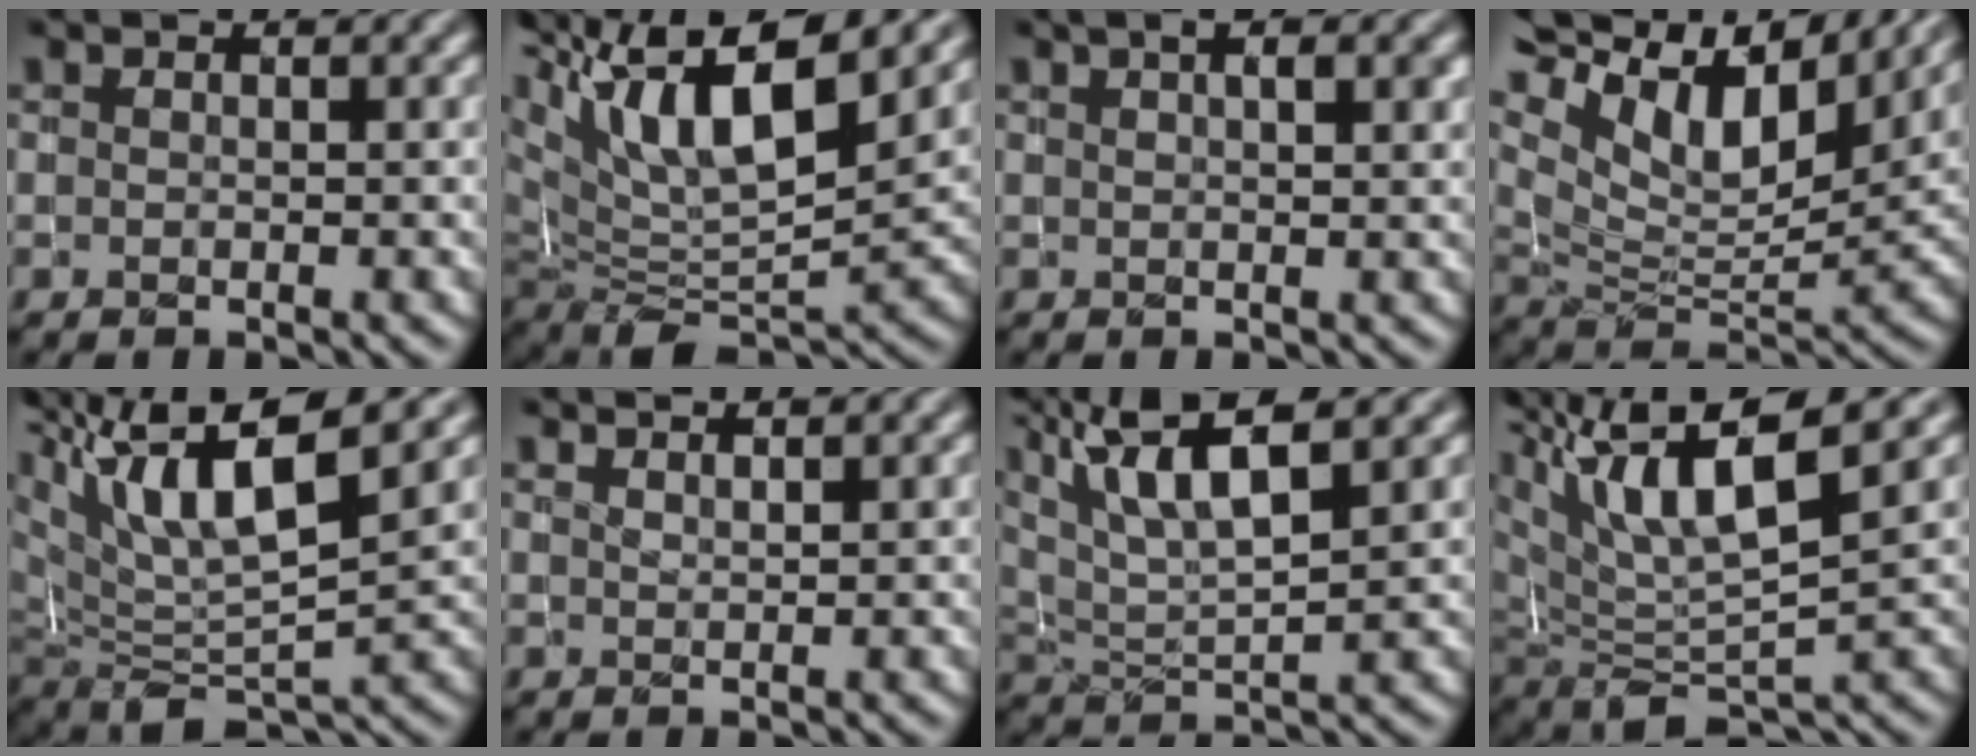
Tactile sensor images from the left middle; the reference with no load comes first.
{"total": 14.1, "force": [6.0, 5.8, 11.4], "torque": [-0.212, 0.028, 0.103]}
{"total": 3.2, "force": [1.5, 1.3, 2.4], "torque": [-0.015, 0.007, 0.009]}
{"total": 12.1, "force": [7.3, 5.2, 8.1], "torque": [-0.162, 0.027, 0.129]}
{"total": 11.5, "force": [5.1, 3.7, 9.7], "torque": [-0.189, 0.016, 0.091]}
{"total": 2.0, "force": [1.7, 0.7, 0.8], "torque": [0.008, 0.004, 0.004]}
{"total": 10.0, "force": [5.6, 3.2, 7.7], "torque": [-0.145, 0.027, 0.085]}
{"total": 10.3, "force": [4.7, 2.9, 8.7], "torque": [-0.170, 0.014, 0.084]}